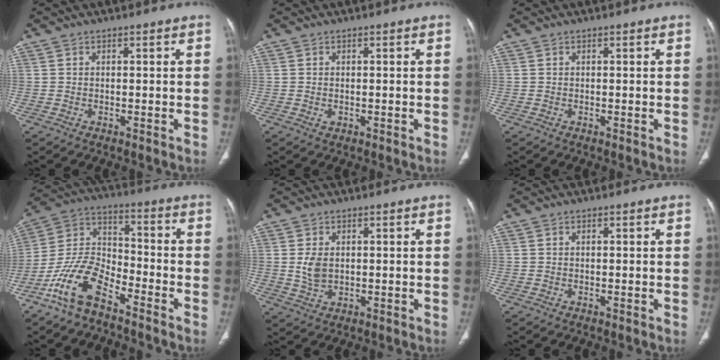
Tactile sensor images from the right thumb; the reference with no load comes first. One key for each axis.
{"total": 0.6, "fx": -0.1, "fy": 0.5, "fz": 0.4, "tx": -0.004, "ty": -0.001, "tz": -0.001}
{"total": 0.0}
{"total": 12.3, "fx": -8.1, "fy": 5.3, "fz": 7.5, "tx": -0.147, "ty": 0.061, "tz": -0.169}
{"total": 4.0, "fx": 0.5, "fy": 2.7, "fz": 2.9, "tx": -0.057, "ty": -0.006, "tz": 0.015}
{"total": 0.0}